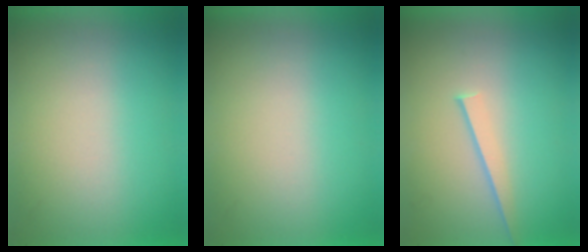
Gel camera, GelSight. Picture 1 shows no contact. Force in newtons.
{"total": 0.0}
{"total": 1.1}